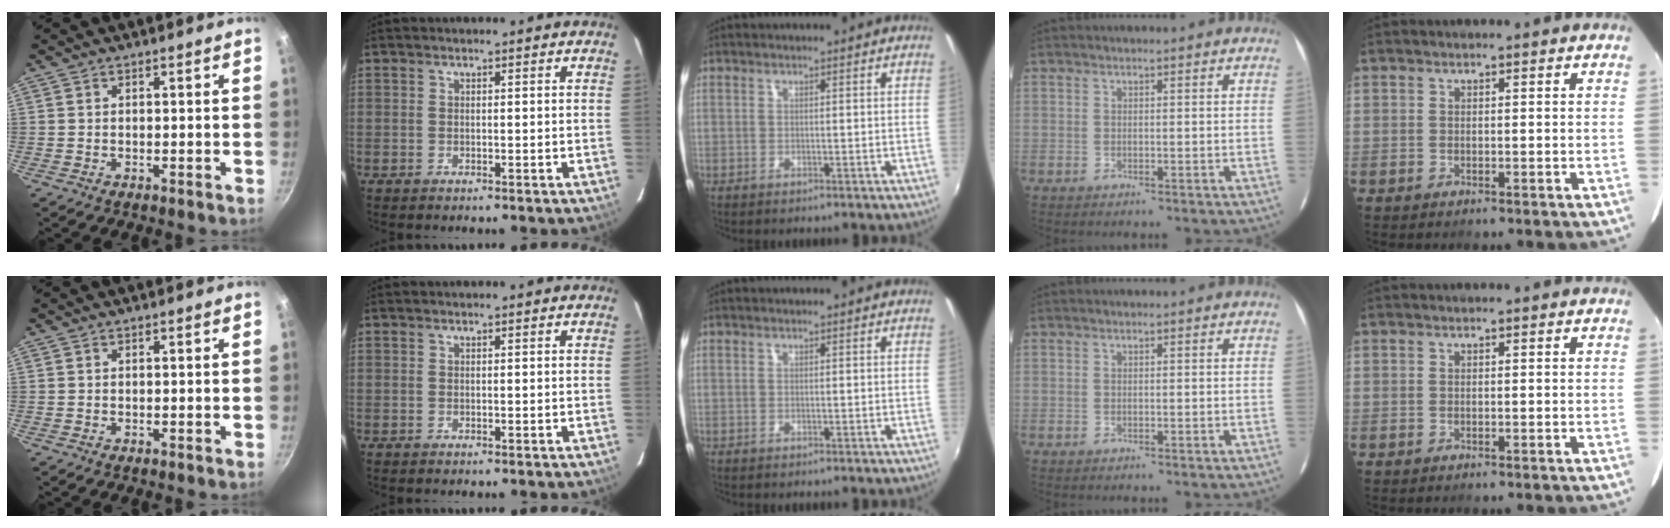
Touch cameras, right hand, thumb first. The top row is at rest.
{}